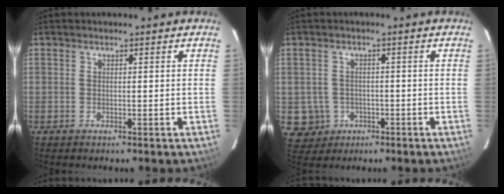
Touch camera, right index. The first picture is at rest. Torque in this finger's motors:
{"motor_torque": [-0.22, 0.08, -0.89, -0.21]}